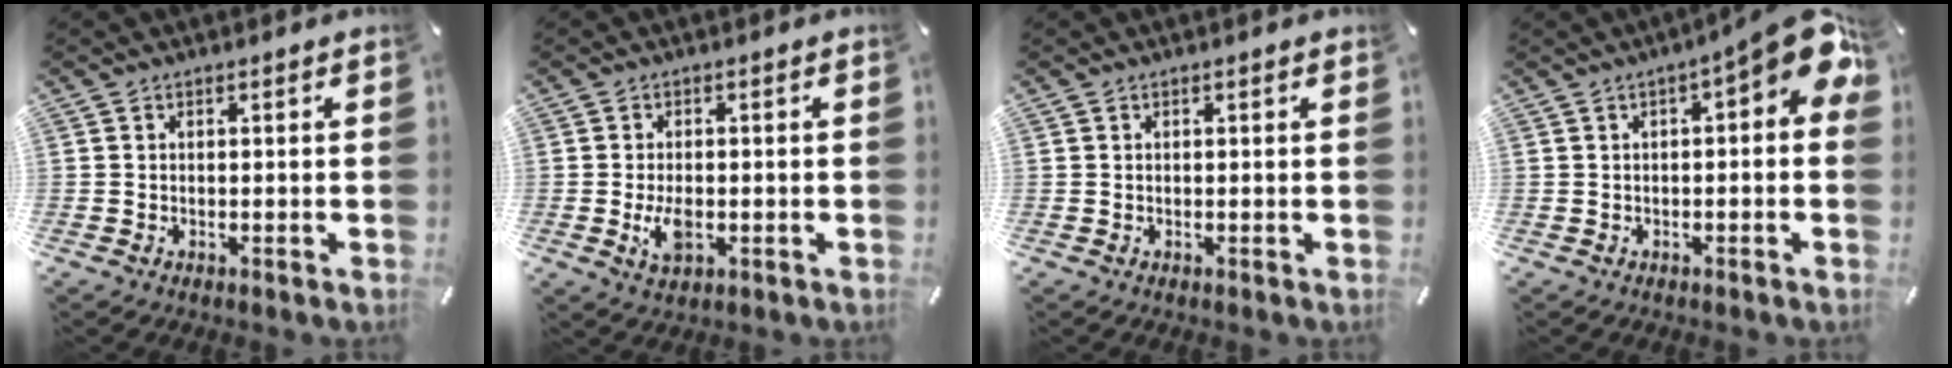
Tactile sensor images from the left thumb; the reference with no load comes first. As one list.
[{"total": 4.9, "force": [-1.0, 2.8, 3.9], "torque": [-0.093, -0.005, -0.021]}, {"total": 0.0}, {"total": 8.9, "force": [2.7, 2.7, 8.1], "torque": [-0.108, -0.027, 0.044]}]